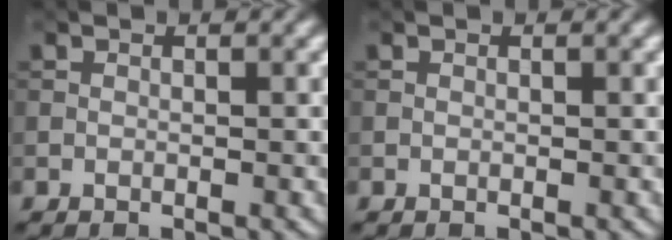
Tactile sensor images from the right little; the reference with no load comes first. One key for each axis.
{"total": 0.0}